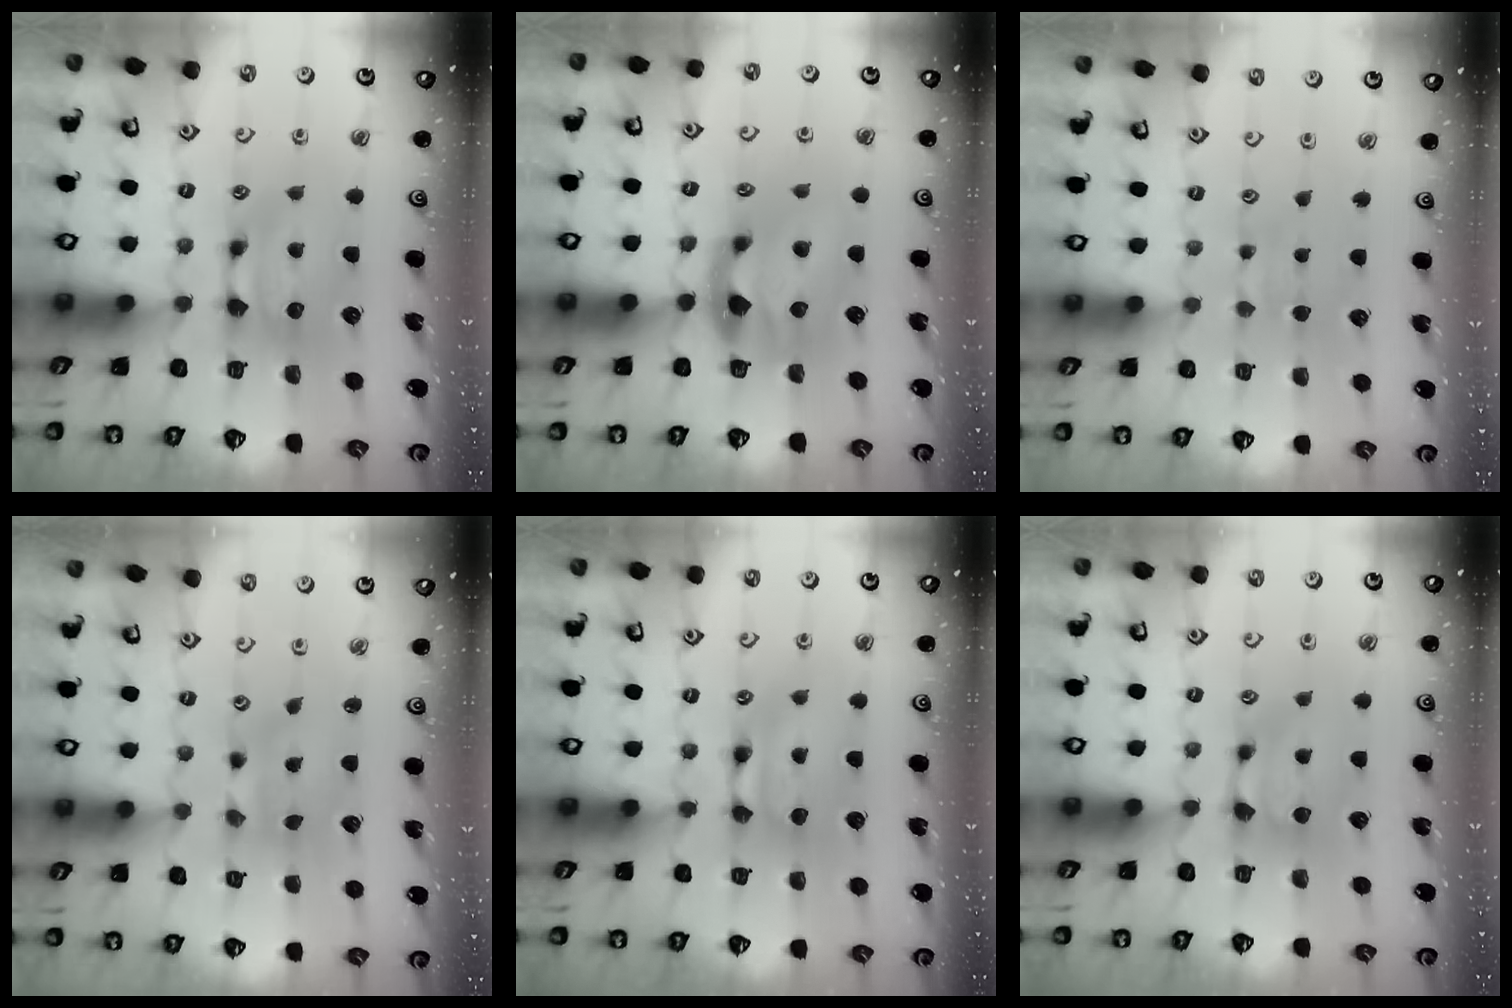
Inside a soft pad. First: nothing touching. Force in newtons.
{"total": 3.6, "press": 3.2, "slide": 1.6}
{"total": 3.7, "press": 3.7, "slide": 0.3}
{"total": 1.7, "press": 1.3, "slide": 1.1}
{"total": 1.8, "press": 1.7, "slide": 0.1}
{"total": 0.6, "press": 0.4, "slide": 0.4}